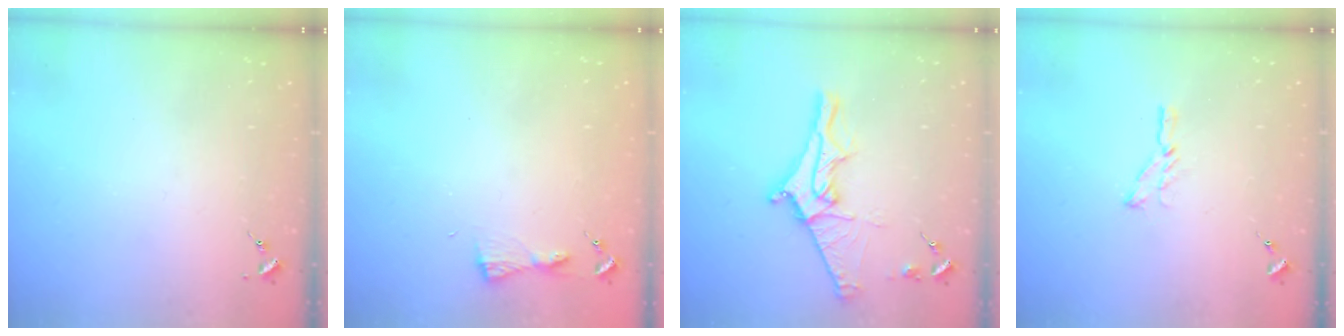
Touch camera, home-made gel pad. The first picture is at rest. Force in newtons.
{"total": 3.9, "press": 3.9, "slide": 0.4}
{"total": 14.1, "press": 14.1, "slide": 1.1}
{"total": 6.4, "press": 6.3, "slide": 0.6}